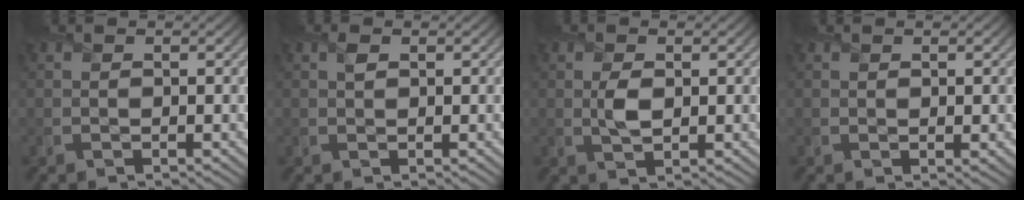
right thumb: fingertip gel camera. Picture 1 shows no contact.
{"total": 0.9, "force": [0.5, 0.4, 0.7], "torque": [-0.016, 0.005, 0.008]}
{"total": 2.5, "force": [0.2, 1.3, 2.2], "torque": [-0.052, -0.001, 0.002]}
{"total": 0.7, "force": [0.1, 0.2, 0.6], "torque": [-0.010, -0.002, 0.001]}